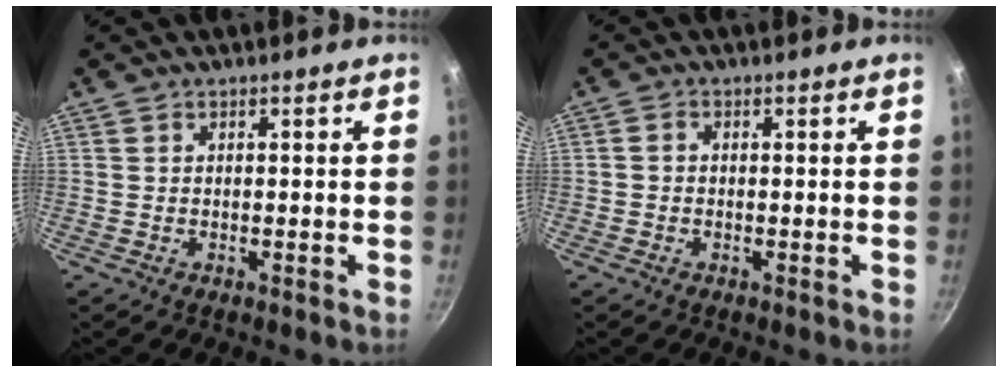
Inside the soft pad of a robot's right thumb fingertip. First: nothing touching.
{"total": 1.2, "force": [-0.3, 1.0, 0.6], "torque": [-0.011, 0.006, -0.006]}